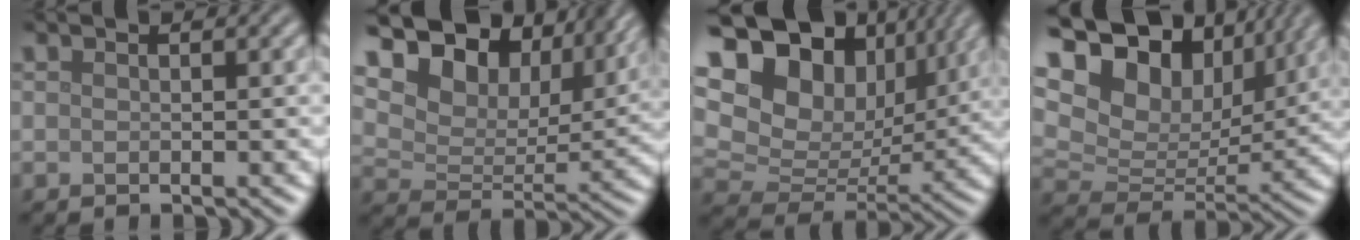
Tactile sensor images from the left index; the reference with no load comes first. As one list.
[{"total": 16.0, "force": [10.5, 9.1, 8.0], "torque": [-0.174, 0.040, 0.153]}, {"total": 14.8, "force": [7.0, 10.1, 8.2], "torque": [-0.181, 0.034, 0.125]}, {"total": 16.0, "force": [8.6, 10.1, 8.9], "torque": [-0.187, 0.042, 0.140]}]